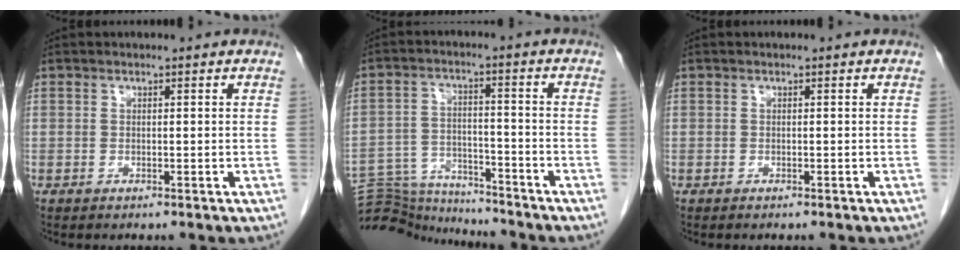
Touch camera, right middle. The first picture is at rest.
{"total": 12.2, "force": [-12.1, 1.0, 1.1], "torque": [-0.019, 0.018, -0.197]}
{"total": 0.0}